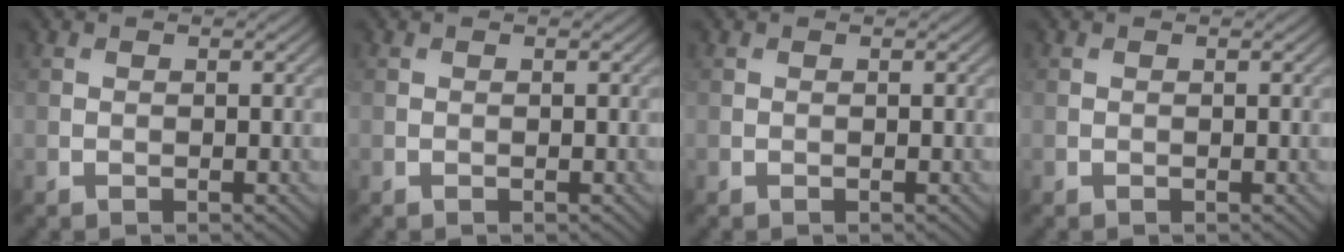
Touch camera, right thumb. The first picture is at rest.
{"total": 0.0}
{"total": 0.0}
{"total": 0.0}